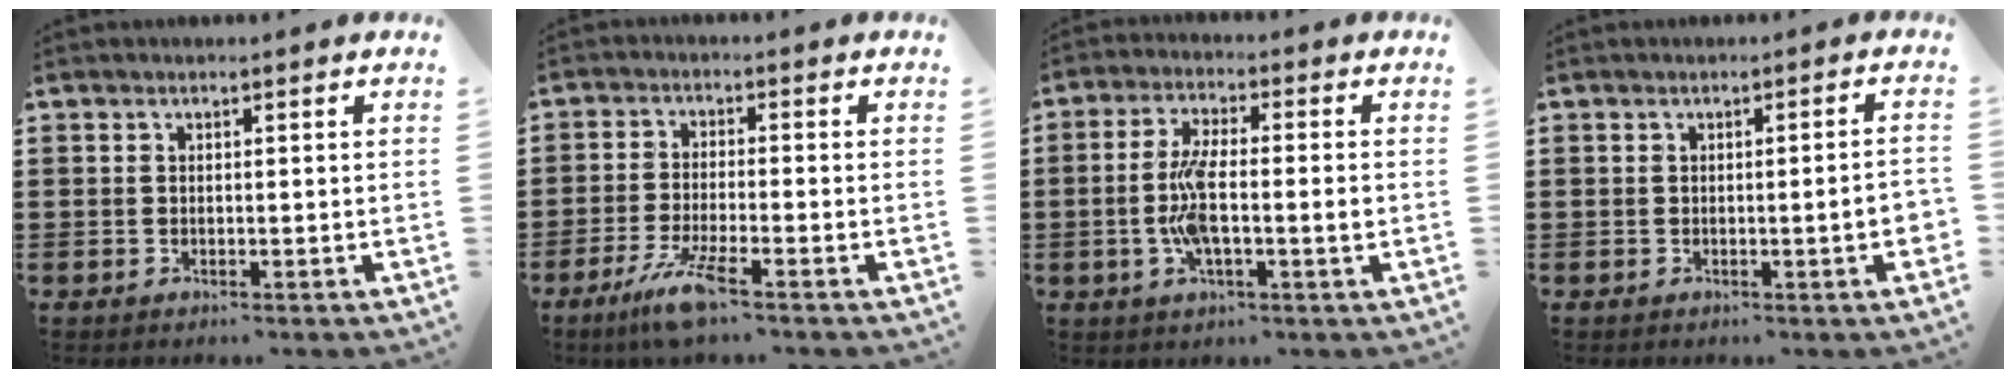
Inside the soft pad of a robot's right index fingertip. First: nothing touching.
{"total": 6.0, "force": [-3.6, 0.2, 4.7], "torque": [-0.108, -0.020, -0.068]}
{"total": 7.6, "force": [-1.2, 1.9, 7.3], "torque": [-0.154, -0.008, -0.029]}
{"total": 3.0, "force": [-0.5, -0.1, 2.9], "torque": [-0.047, -0.007, -0.009]}